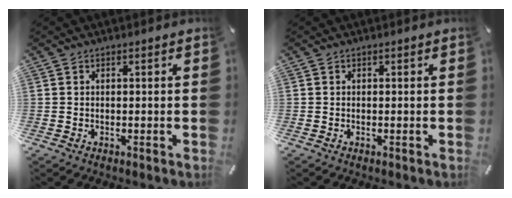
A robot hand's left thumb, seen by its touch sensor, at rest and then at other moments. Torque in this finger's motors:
{"motor_torque": [0.03, 0.13, 0.00, -0.10, 0.00]}